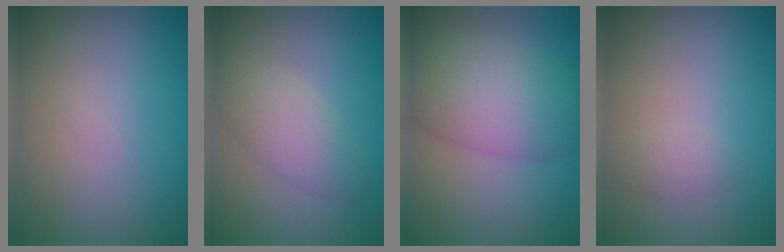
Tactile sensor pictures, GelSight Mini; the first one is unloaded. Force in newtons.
{"total": 2.9, "press": 2.9, "slide": 0.1}
{"total": 6.8, "press": 6.7, "slide": 0.3}
{"total": 1.1, "press": 1.1, "slide": 0.1}